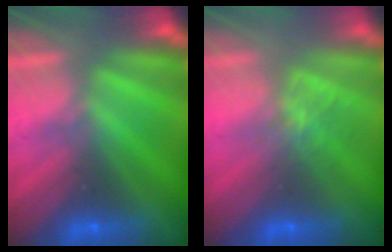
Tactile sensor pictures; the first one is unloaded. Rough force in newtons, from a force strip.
{"total": 1.4}